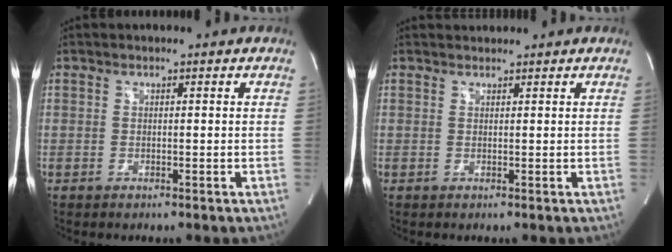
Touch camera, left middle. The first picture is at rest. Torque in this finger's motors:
{"motor_torque": [0.06, 0.02, -0.13, -0.02]}